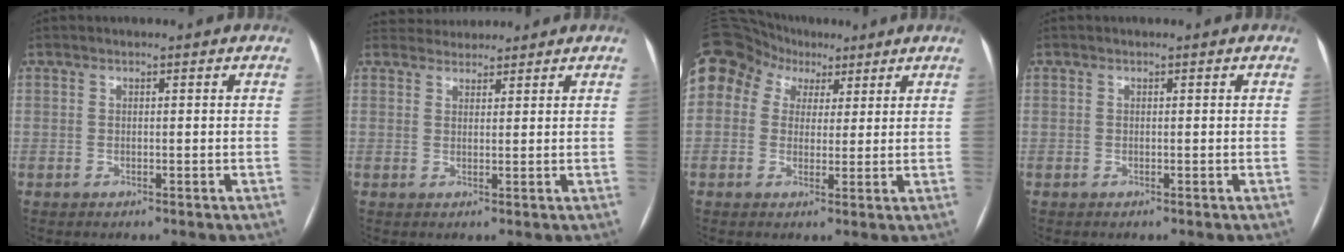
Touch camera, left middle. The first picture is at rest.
{"total": 3.7, "force": [3.5, 1.0, -0.2], "torque": [0.004, 0.026, 0.060]}
{"total": 19.7, "force": [9.2, 15.4, 8.1], "torque": [-0.253, 0.102, 0.175]}
{"total": 0.0}